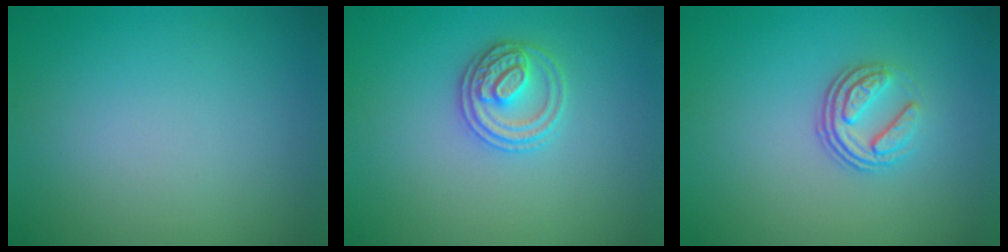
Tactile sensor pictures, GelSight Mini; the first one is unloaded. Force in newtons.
{"total": 2.7, "press": 2.6, "slide": 0.5}
{"total": 3.4, "press": 2.3, "slide": 2.5}